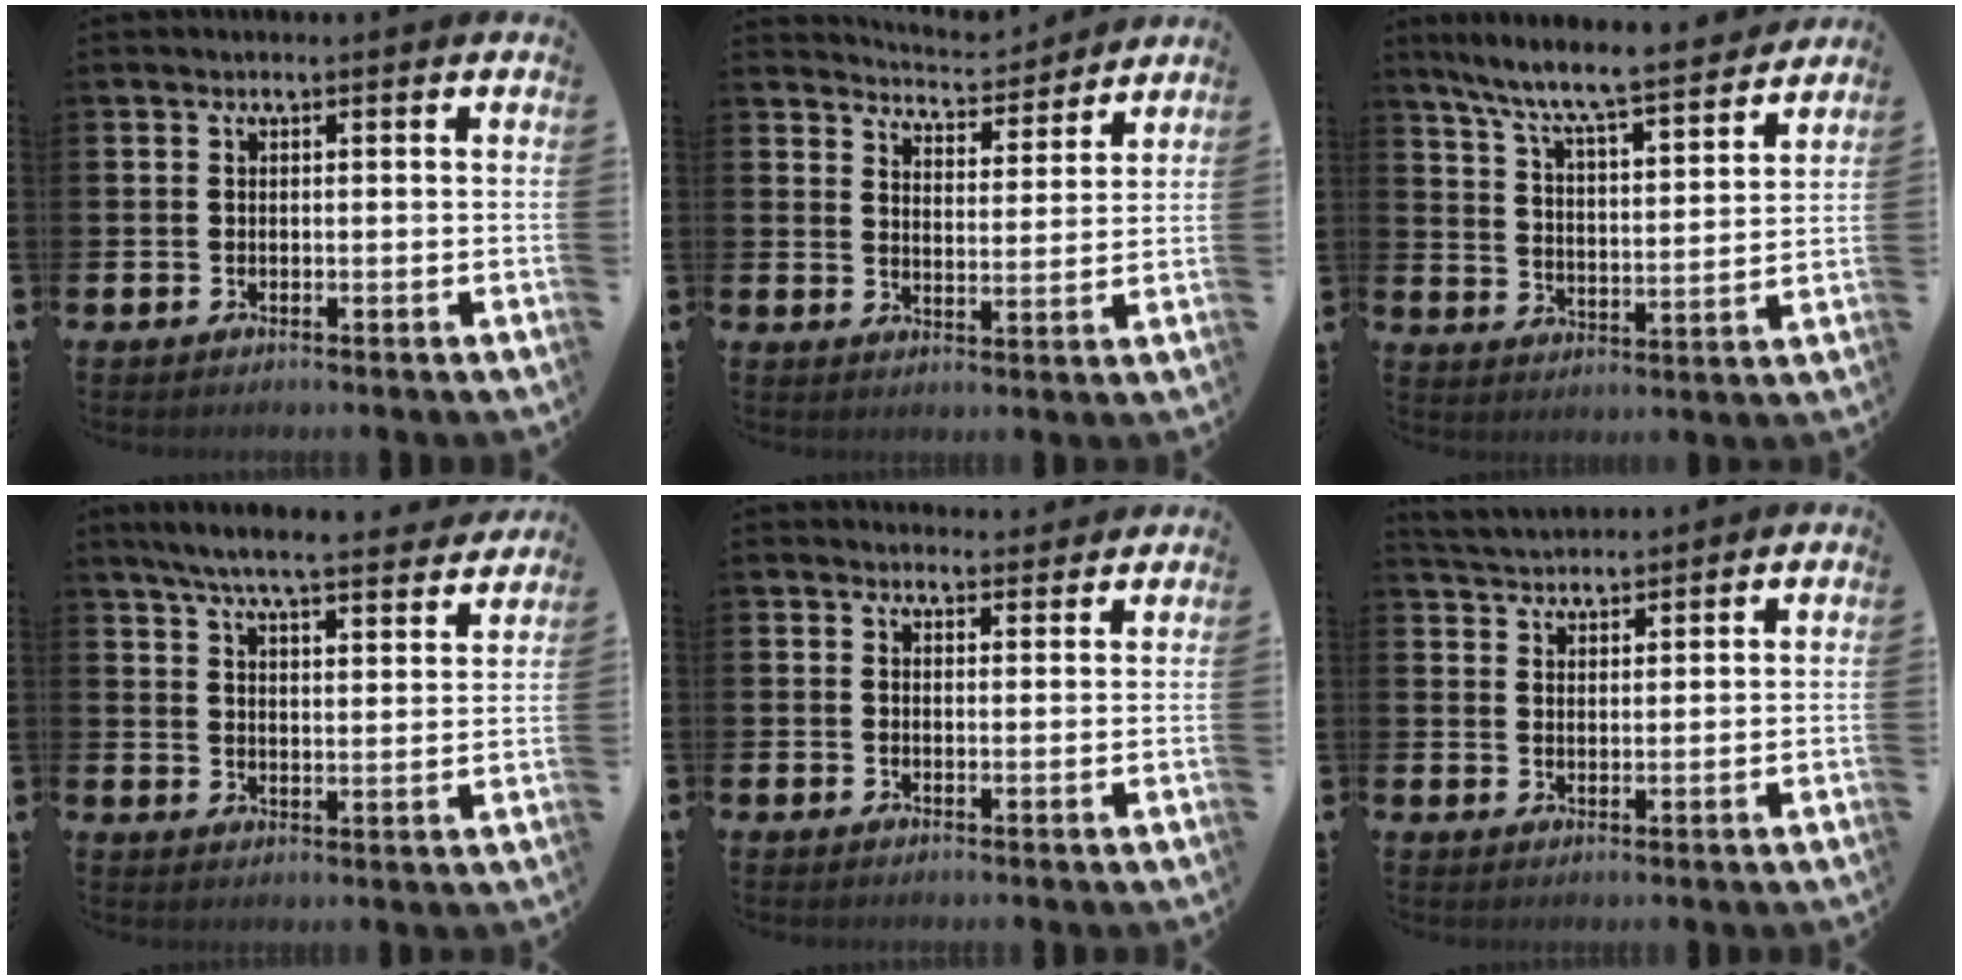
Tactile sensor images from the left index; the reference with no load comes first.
{"total": 4.9, "force": [4.9, 0.6, 0.0], "torque": [-0.019, -0.039, 0.084]}
{"total": 8.5, "force": [7.8, 0.3, 3.4], "torque": [-0.099, -0.060, 0.129]}
{"total": 6.9, "force": [6.4, 0.6, 2.3], "torque": [-0.053, -0.045, 0.109]}
{"total": 2.6, "force": [2.5, 0.6, -0.1], "torque": [0.006, -0.015, 0.044]}
{"total": 3.9, "force": [3.9, 0.7, 0.0], "torque": [-0.016, -0.015, 0.073]}